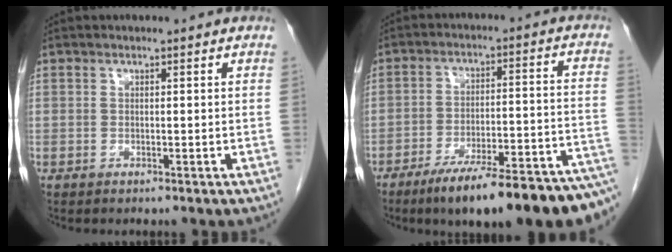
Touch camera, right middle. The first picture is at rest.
{"total": 20.9, "force": [-16.2, 2.3, 13.1], "torque": [-0.115, 0.019, -0.235]}